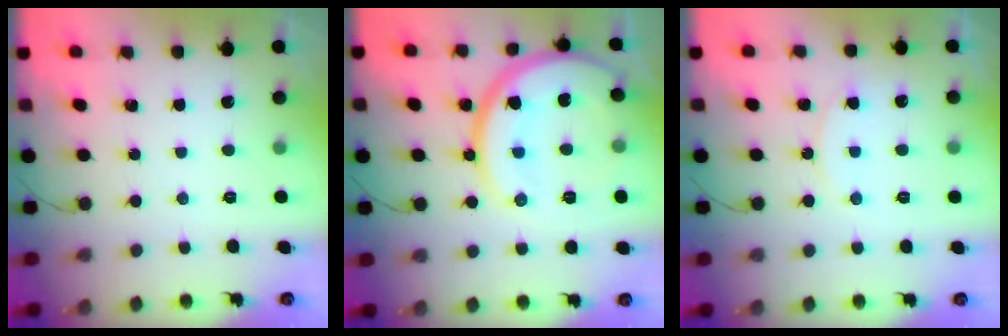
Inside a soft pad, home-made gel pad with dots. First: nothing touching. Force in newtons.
{"total": 18.9, "press": 18.9, "slide": 1.2}
{"total": 6.6, "press": 6.6, "slide": 0.5}